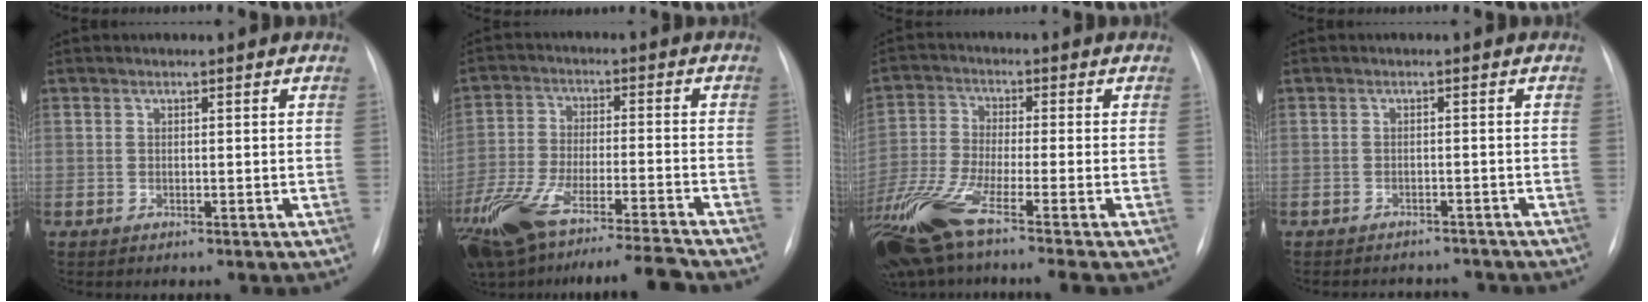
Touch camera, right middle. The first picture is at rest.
{"total": 19.4, "force": [-15.9, 1.5, 11.1], "torque": [-0.222, -0.026, -0.272]}
{"total": 13.2, "force": [-8.8, 0.0, 9.9], "torque": [-0.215, -0.038, -0.169]}
{"total": 5.9, "force": [-5.6, 1.8, 0.6], "torque": [-0.002, 0.006, -0.064]}